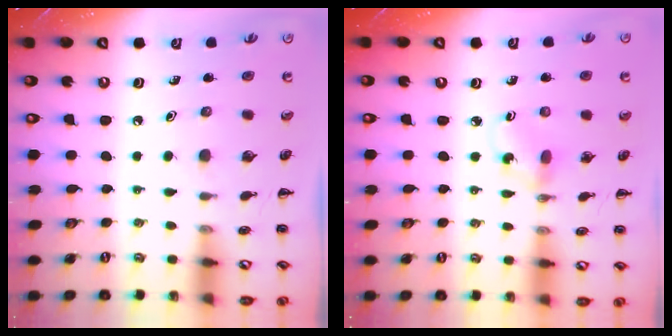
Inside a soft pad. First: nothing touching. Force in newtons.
{"total": 1.3, "press": 1.0, "slide": 0.7}